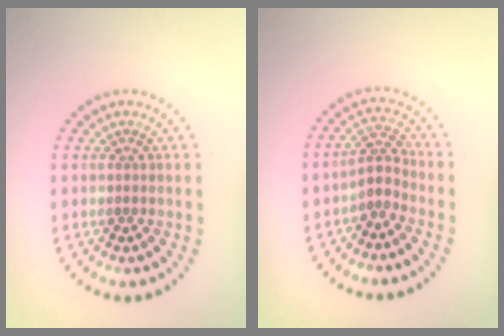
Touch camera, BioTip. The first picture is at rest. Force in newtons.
{"total": 2.1, "press": 1.6, "slide": 1.4}